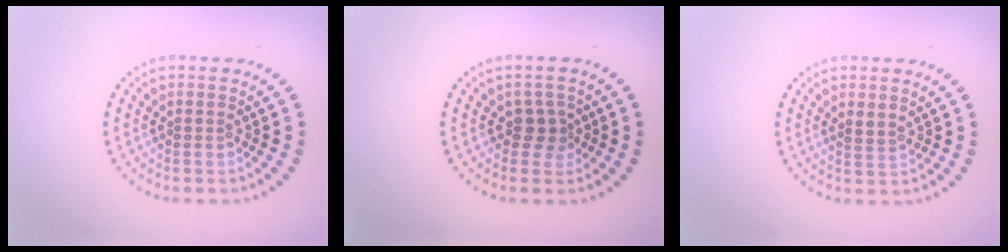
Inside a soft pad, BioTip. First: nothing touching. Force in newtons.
{"total": 1.7, "press": 1.3, "slide": 1.1}
{"total": 1.0, "press": 0.9, "slide": 0.3}